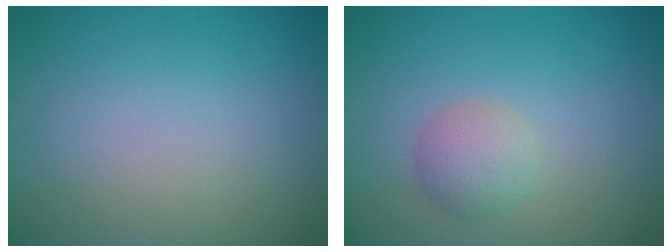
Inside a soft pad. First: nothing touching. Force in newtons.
{"total": 2.3, "press": 2.3, "slide": 0.0}